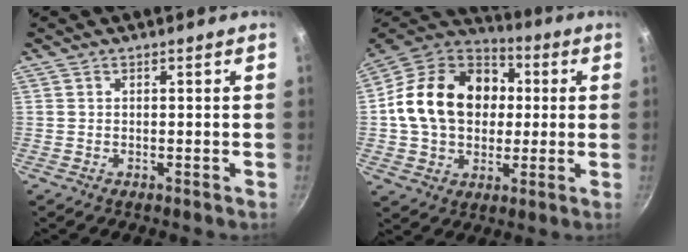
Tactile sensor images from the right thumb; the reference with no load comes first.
{"total": 22.0, "force": [2.1, 16.8, 14.0], "torque": [-0.217, 0.034, 0.029]}